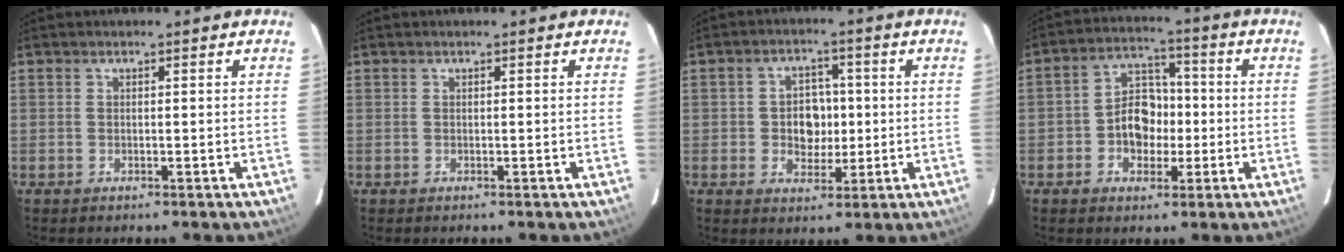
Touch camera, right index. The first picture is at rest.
{"total": 0.0}
{"total": 6.2, "force": [-0.3, 5.1, 3.5], "torque": [-0.064, 0.012, 0.000]}
{"total": 8.1, "force": [-1.7, 6.5, 4.6], "torque": [-0.087, 0.024, -0.026]}